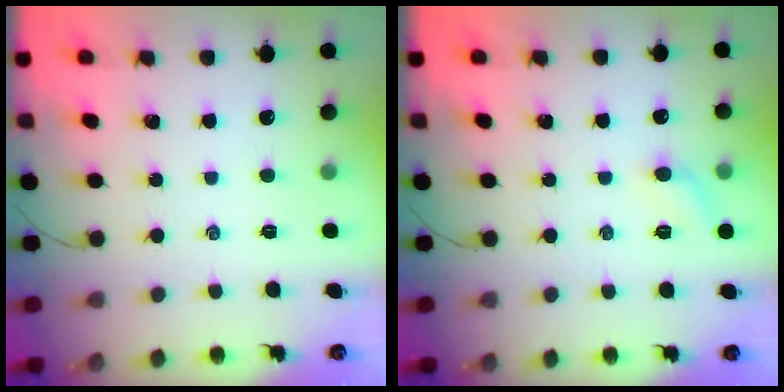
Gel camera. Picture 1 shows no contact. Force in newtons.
{"total": 6.1, "press": 5.8, "slide": 1.9}